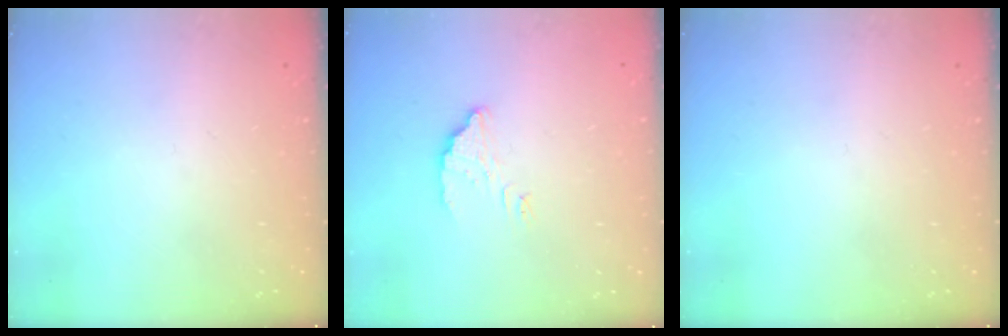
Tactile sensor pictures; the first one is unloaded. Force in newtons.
{"total": 3.6, "press": 3.6, "slide": 0.2}
{"total": 0.0}